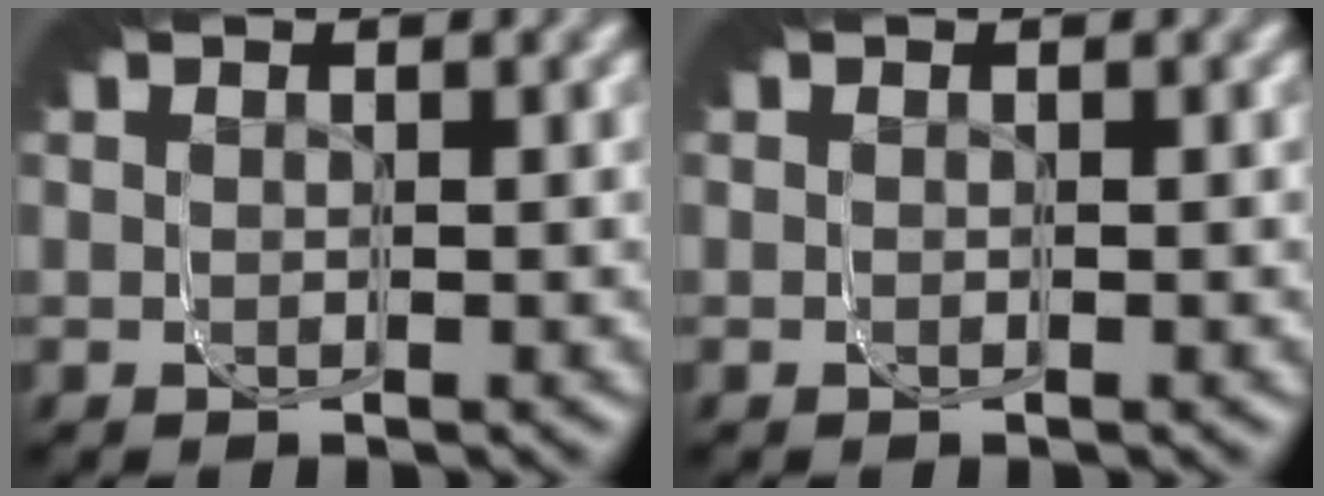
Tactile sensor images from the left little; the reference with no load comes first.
{"total": 0.0}